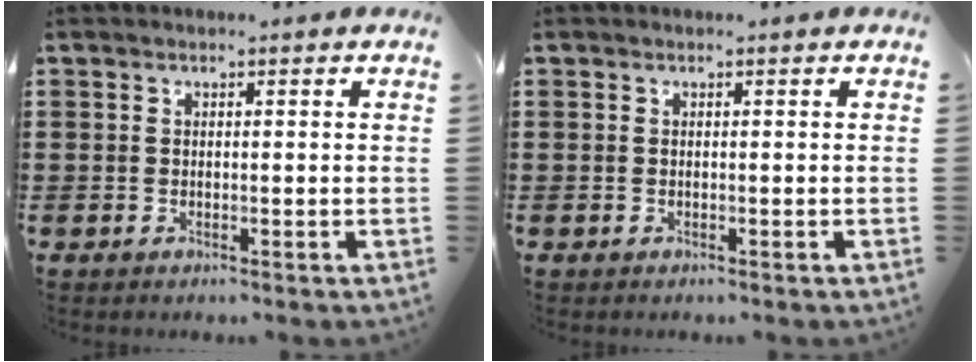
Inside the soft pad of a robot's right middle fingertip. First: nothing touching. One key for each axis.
{"total": 0.0}